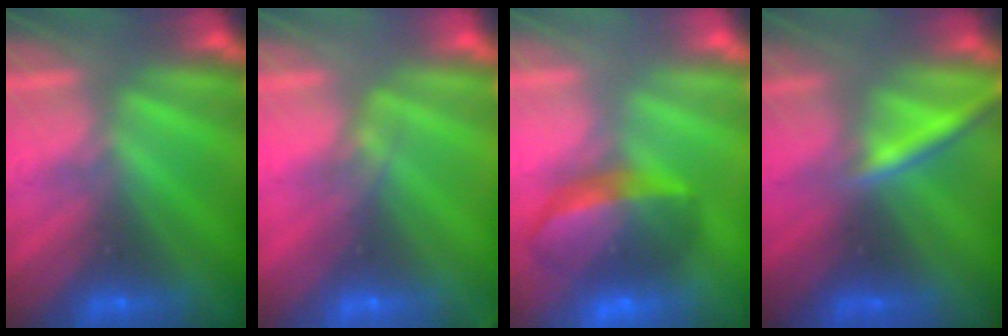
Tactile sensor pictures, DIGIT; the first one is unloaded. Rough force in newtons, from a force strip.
{"total": 2.8}
{"total": 7.0}
{"total": 2.3}